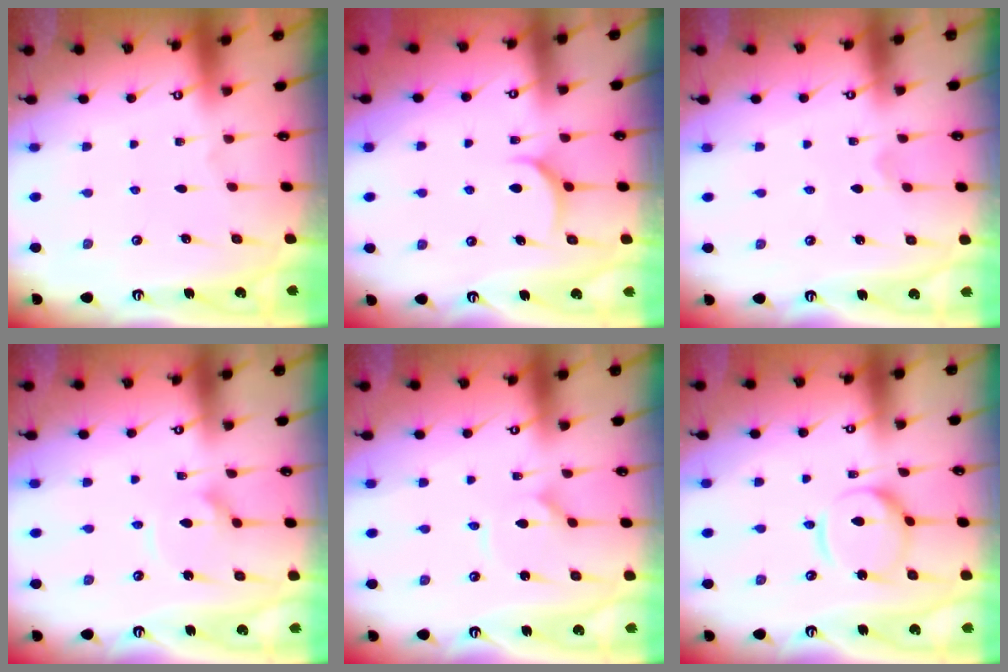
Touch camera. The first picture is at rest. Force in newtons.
{"total": 4.6, "press": 4.6, "slide": 0.5}
{"total": 1.0, "press": 1.0, "slide": 0.3}
{"total": 5.8, "press": 5.8, "slide": 0.4}
{"total": 1.5, "press": 1.5, "slide": 0.0}
{"total": 10.3, "press": 10.3, "slide": 0.9}